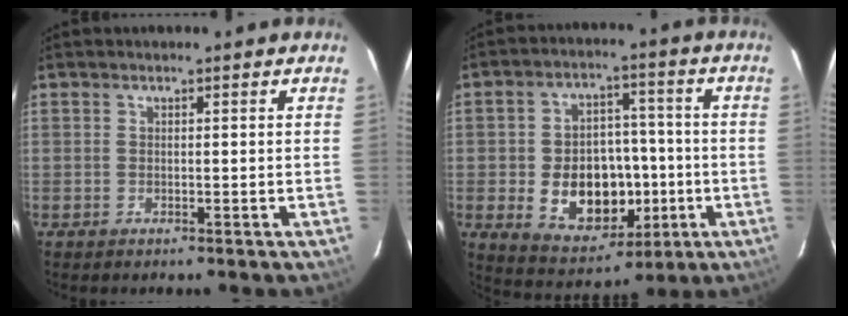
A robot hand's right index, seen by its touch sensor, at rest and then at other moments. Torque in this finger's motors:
{"motor_torque": [0.64, -0.26, 0.69, 0.08]}